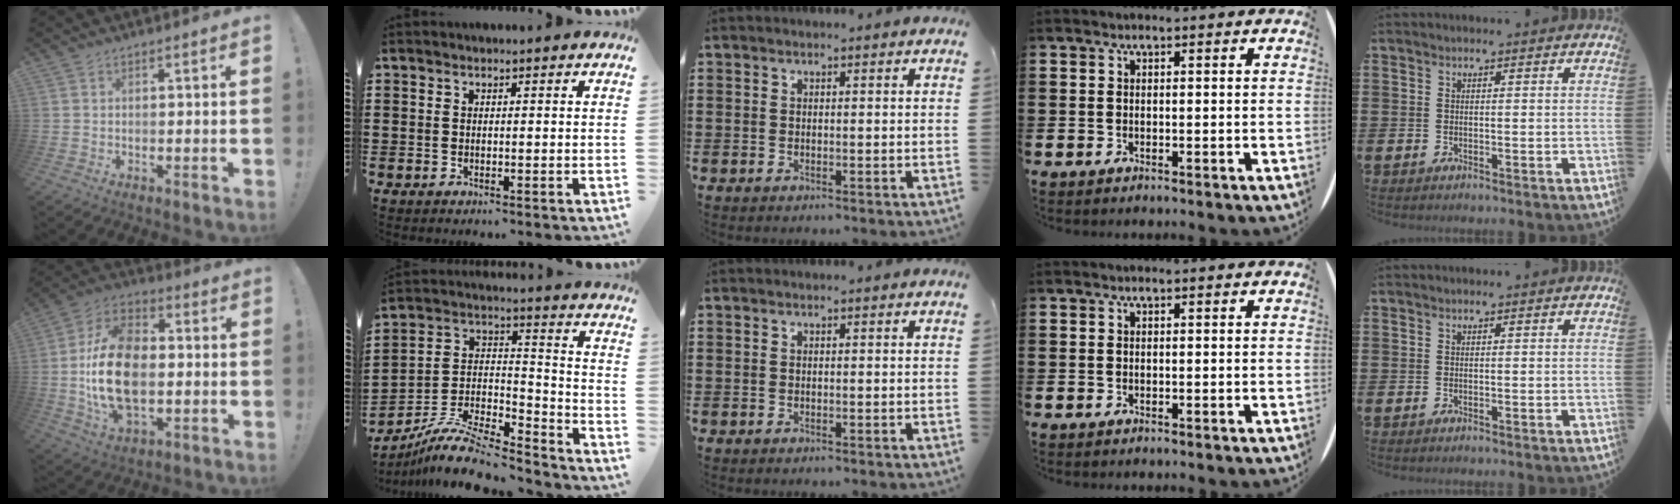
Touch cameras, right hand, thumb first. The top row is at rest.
{"thumb": {"total": 19.7, "force": [-1.5, 12.5, 15.2], "torque": [-0.277, 0.005, -0.025]}, "index": {"total": 10.8, "force": [-9.2, 2.5, 4.9], "torque": [-0.092, 0.021, -0.183]}}